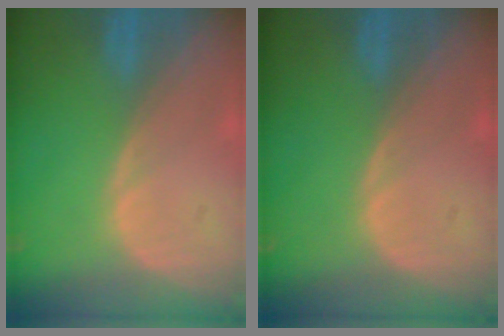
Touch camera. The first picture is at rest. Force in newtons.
{"total": 0.0}